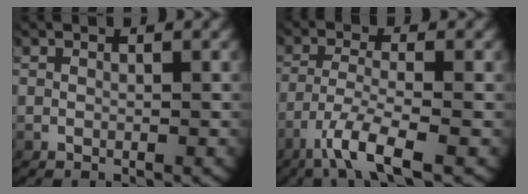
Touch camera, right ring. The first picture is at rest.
{"total": 5.5, "force": [-2.6, 1.6, 4.5], "torque": [-0.102, -0.029, -0.032]}